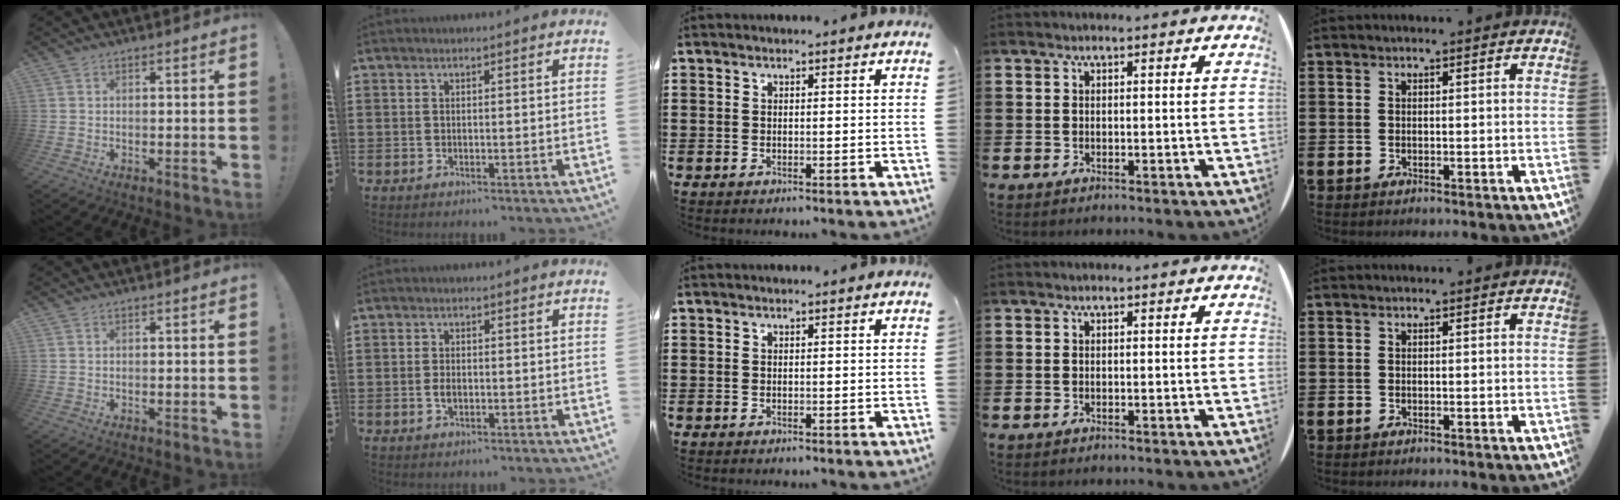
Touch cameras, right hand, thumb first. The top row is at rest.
{"index": {"total": 1.6, "force": [-0.3, 0.9, 1.3], "torque": [-0.025, 0.001, -0.004]}}